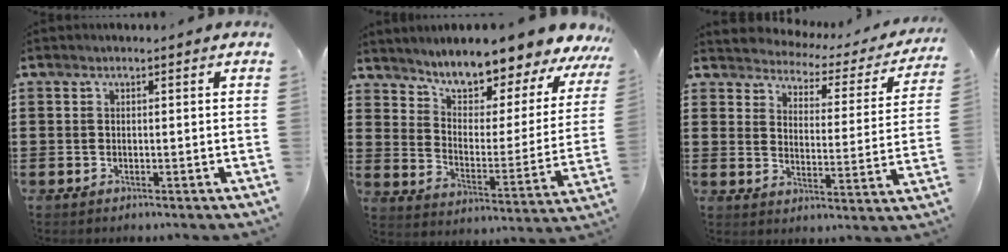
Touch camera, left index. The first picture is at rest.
{"total": 8.2, "force": [7.8, 0.9, 2.4], "torque": [-0.068, -0.069, 0.132]}
{"total": 2.5, "force": [2.4, 0.7, 0.2], "torque": [-0.025, -0.024, 0.031]}